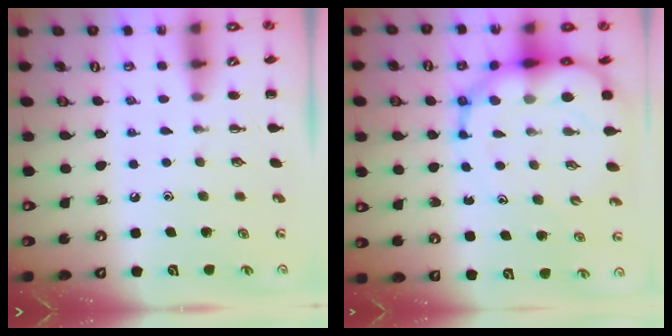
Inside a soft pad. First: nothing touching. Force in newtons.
{"total": 15.5, "press": 15.0, "slide": 4.1}